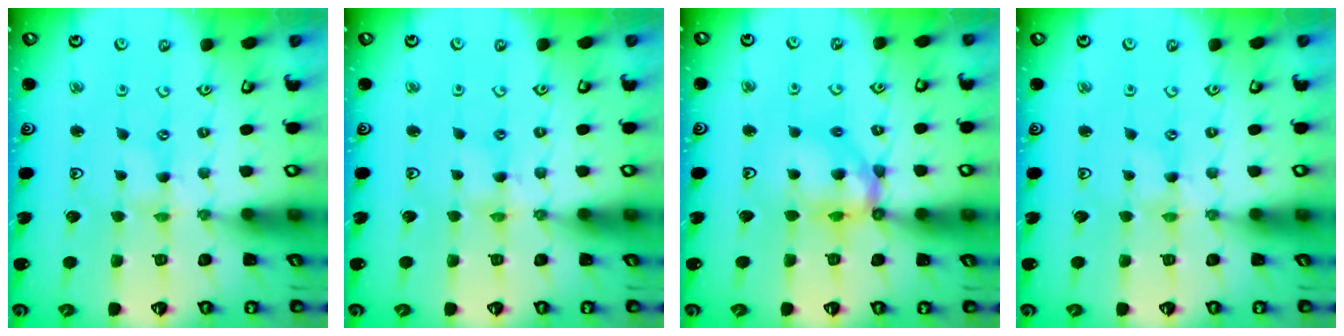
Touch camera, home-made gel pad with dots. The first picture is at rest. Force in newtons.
{"total": 2.1, "press": 2.1, "slide": 0.3}
{"total": 11.9, "press": 11.8, "slide": 1.4}
{"total": 0.0}